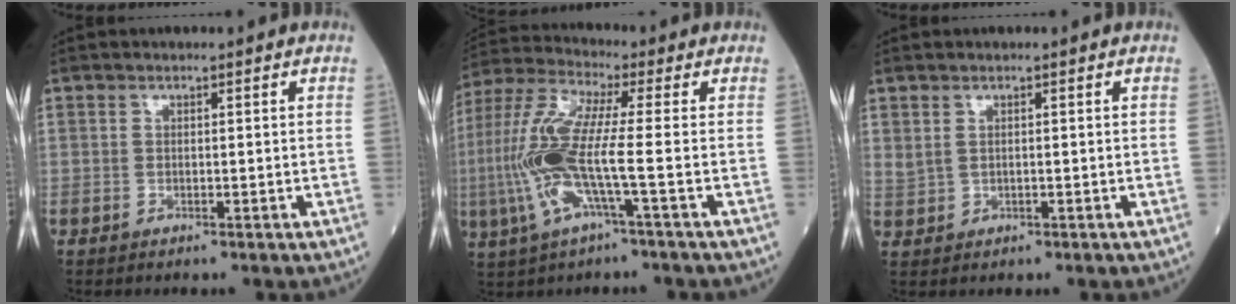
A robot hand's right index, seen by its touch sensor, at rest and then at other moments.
{"total": 12.3, "force": [-2.2, 0.7, 12.0], "torque": [-0.276, 0.002, -0.052]}
{"total": 1.6, "force": [0.9, 1.0, 0.8], "torque": [-0.024, 0.000, 0.029]}